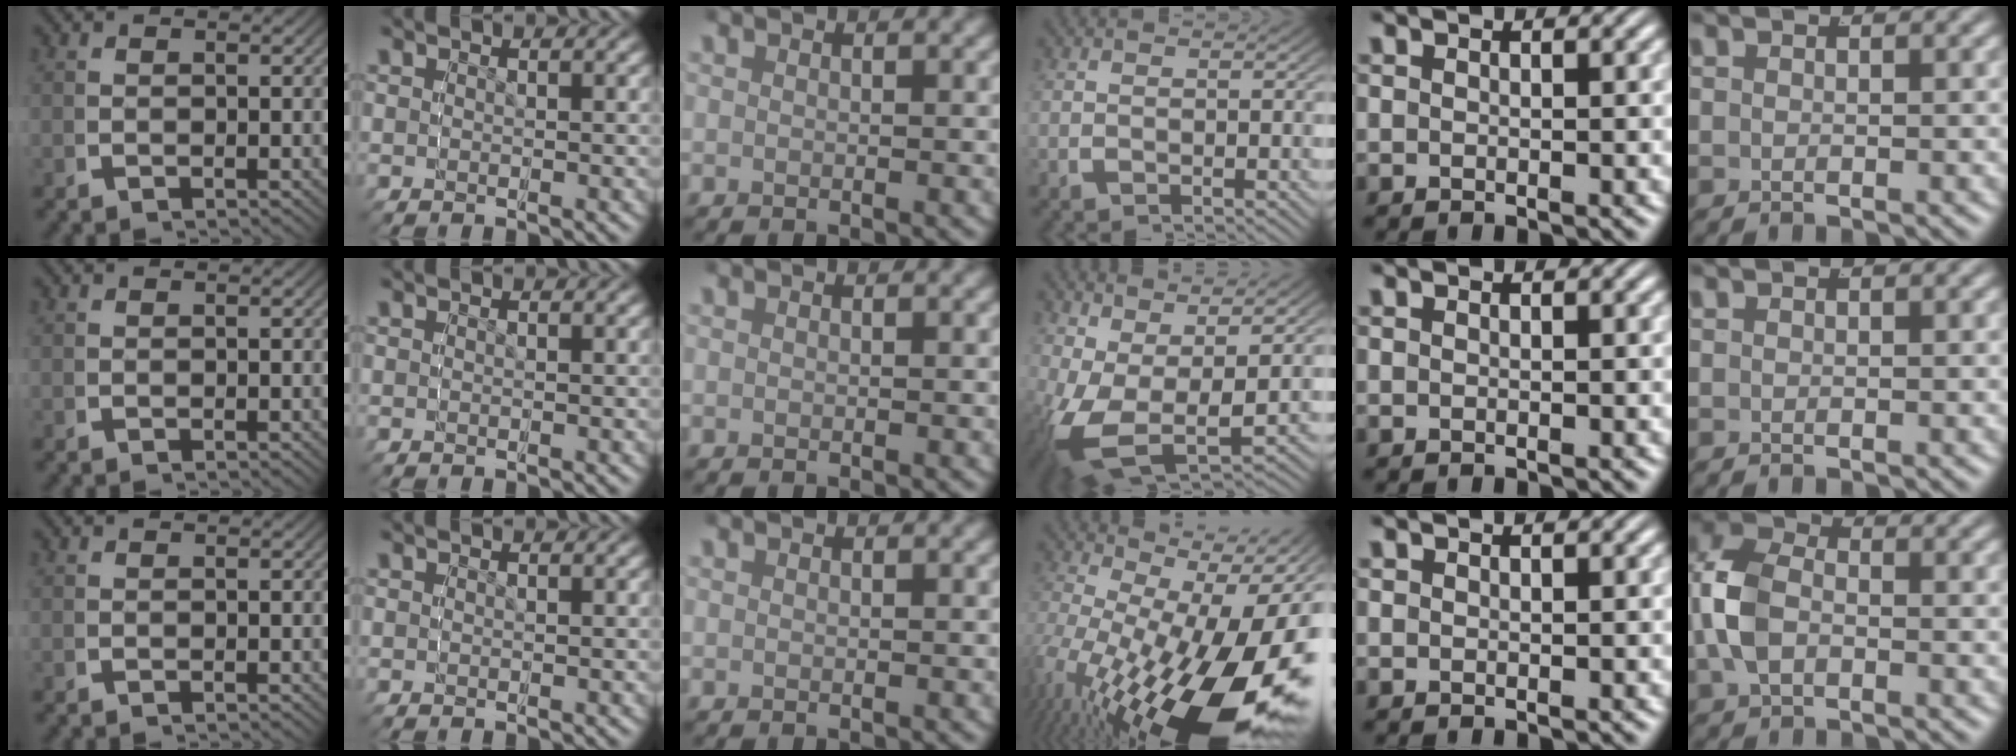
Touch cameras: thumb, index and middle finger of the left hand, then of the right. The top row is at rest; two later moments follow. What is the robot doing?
{"motion": "grasp_and_lifting", "object": "button"}